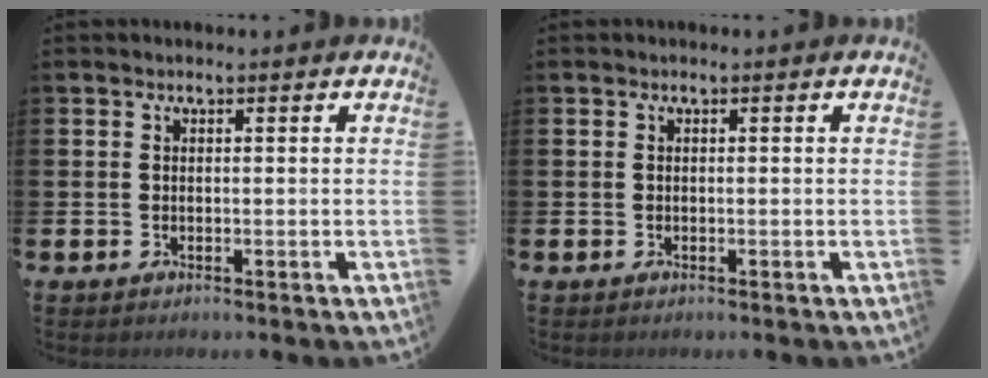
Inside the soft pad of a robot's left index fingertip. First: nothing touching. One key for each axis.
{"total": 0.0}